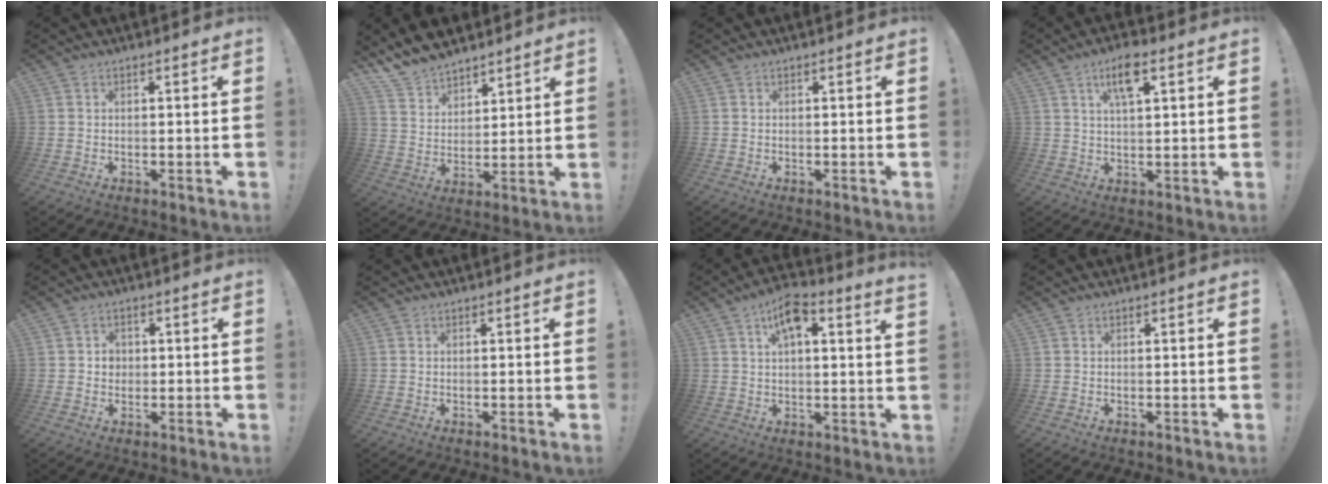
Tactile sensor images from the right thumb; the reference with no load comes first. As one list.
[{"total": 10.2, "force": [9.1, 4.2, 1.4], "torque": [-0.040, -0.073, 0.180]}, {"total": 0.0}, {"total": 8.1, "force": [3.9, 2.7, 6.5], "torque": [-0.108, -0.003, 0.063]}, {"total": 3.2, "force": [0.3, 2.9, 1.2], "torque": [-0.009, -0.002, 0.002]}, {"total": 0.0}, {"total": 7.7, "force": [4.1, 2.5, 6.0], "torque": [-0.097, -0.011, 0.069]}, {"total": 0.0}]